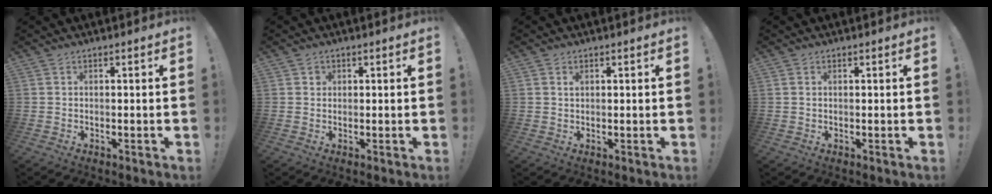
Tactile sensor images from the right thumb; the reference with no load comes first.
{"total": 1.4, "force": [0.5, 1.3, 0.2], "torque": [0.000, 0.001, 0.008]}
{"total": 1.0, "force": [0.7, 0.7, 0.3], "torque": [-0.002, -0.001, 0.012]}
{"total": 0.6, "force": [0.3, 0.4, 0.2], "torque": [-0.003, 0.000, 0.006]}